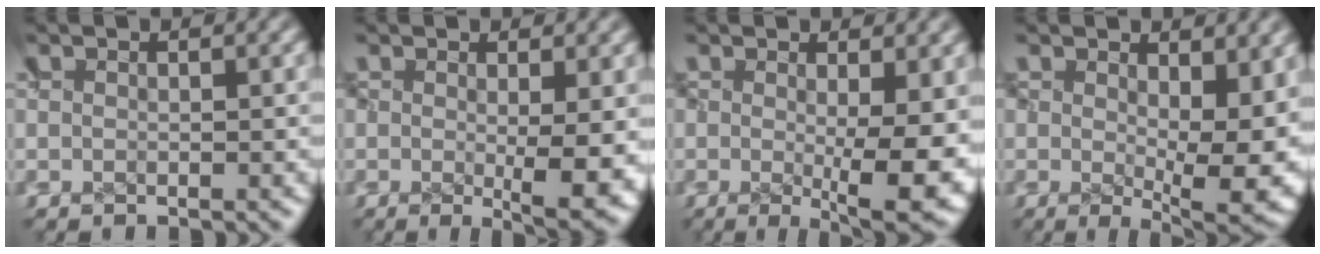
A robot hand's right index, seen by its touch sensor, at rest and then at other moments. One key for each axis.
{"total": 4.3, "fx": -0.8, "fy": 0.9, "fz": 4.1, "tx": -0.040, "ty": -0.015, "tz": -0.002}
{"total": 5.3, "fx": -0.9, "fy": 1.3, "fz": 5.1, "tx": -0.051, "ty": -0.019, "tz": -0.001}
{"total": 5.5, "fx": -0.2, "fy": 1.9, "fz": 5.2, "tx": -0.055, "ty": -0.026, "tz": 0.015}